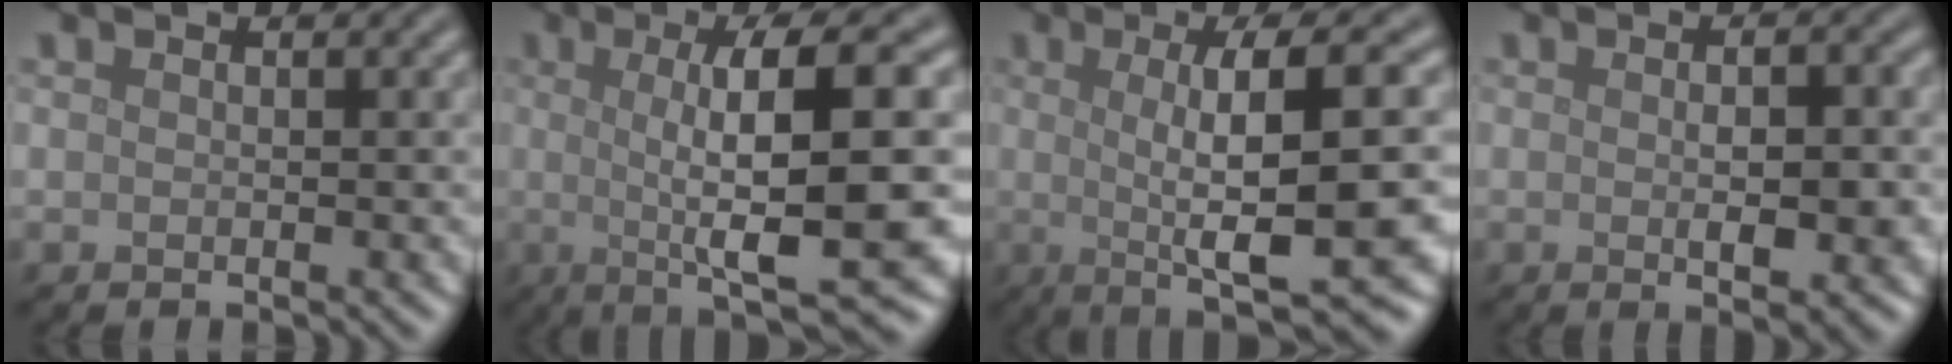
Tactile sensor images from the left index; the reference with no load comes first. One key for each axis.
{"total": 11.9, "fx": -0.1, "fy": 2.7, "fz": 11.6, "tx": -0.144, "ty": 0.006, "tz": -0.005}
{"total": 10.8, "fx": 0.0, "fy": 2.4, "fz": 10.5, "tx": -0.129, "ty": 0.009, "tz": -0.003}
{"total": 3.8, "fx": -0.2, "fy": 1.1, "fz": 3.7, "tx": -0.059, "ty": -0.003, "tz": -0.001}